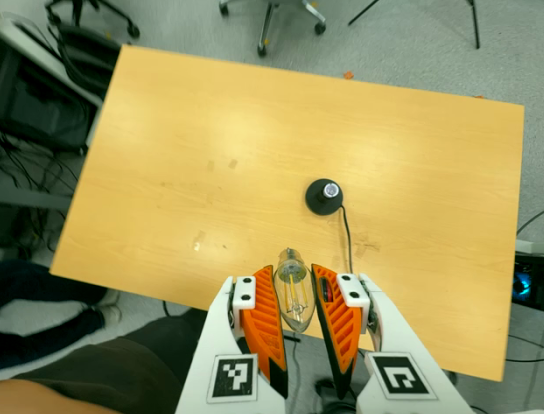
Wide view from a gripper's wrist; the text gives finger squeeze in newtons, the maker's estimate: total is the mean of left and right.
{"total": 11.3, "left": 11.8, "right": 10.9}